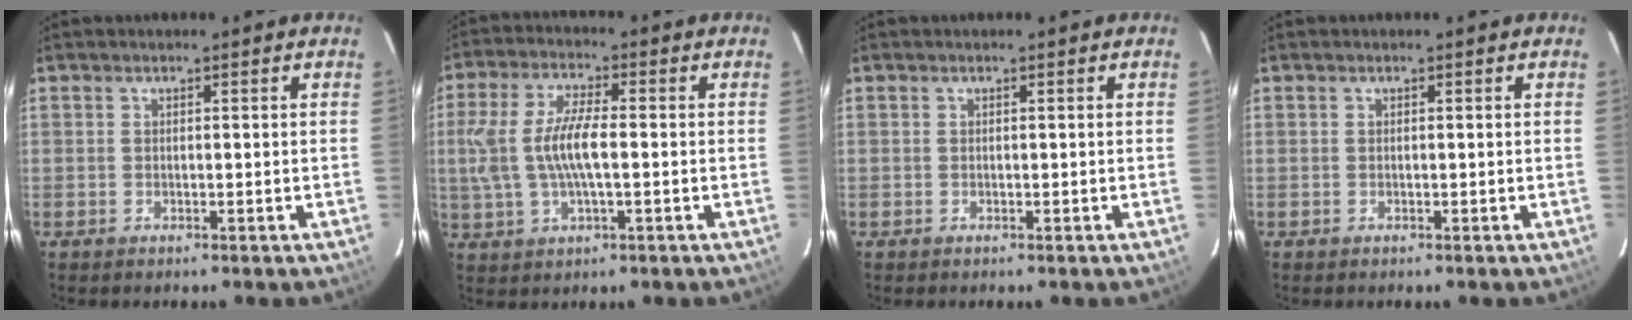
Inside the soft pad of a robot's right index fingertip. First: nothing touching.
{"total": 10.3, "force": [-0.4, 3.6, 9.7], "torque": [-0.200, 0.007, -0.004]}
{"total": 0.0}
{"total": 0.0}